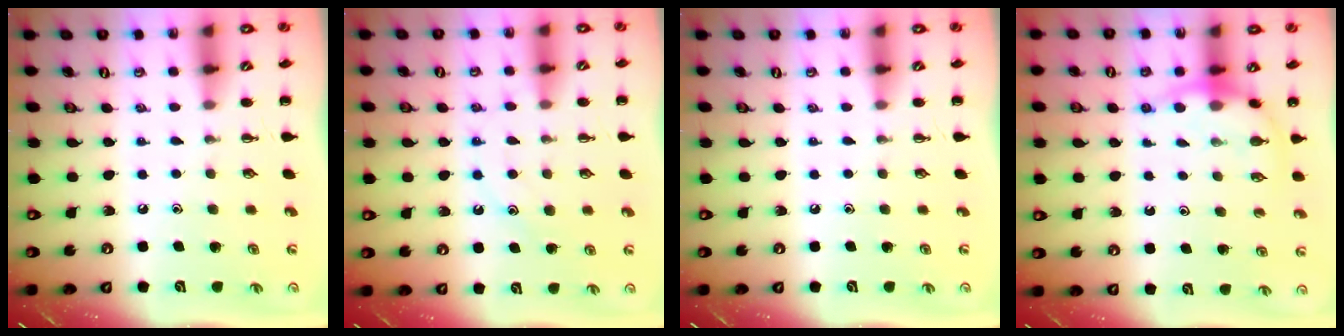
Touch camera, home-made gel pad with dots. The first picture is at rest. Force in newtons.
{"total": 12.3, "press": 12.2, "slide": 1.0}
{"total": 0.0}
{"total": 7.2, "press": 7.2, "slide": 0.7}